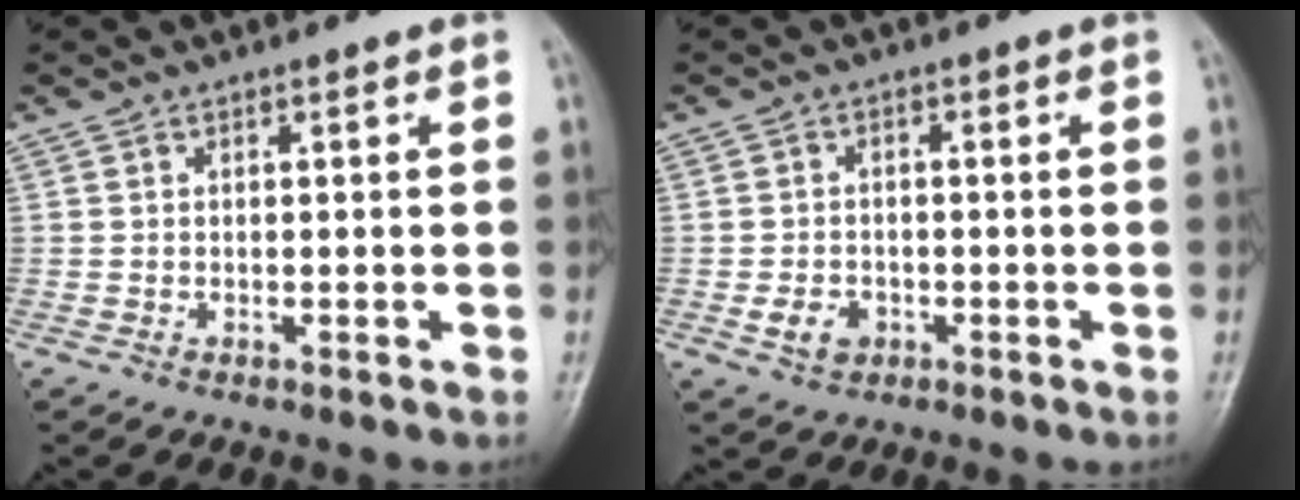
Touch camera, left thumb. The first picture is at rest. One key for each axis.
{"total": 3.9, "fx": -1.3, "fy": 3.1, "fz": 1.9, "tx": -0.025, "ty": 0.003, "tz": -0.020}